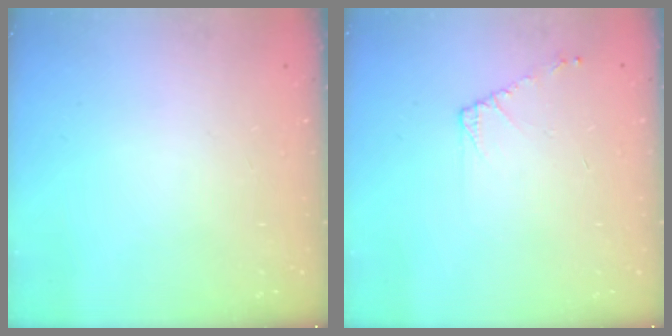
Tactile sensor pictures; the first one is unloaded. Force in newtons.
{"total": 4.7, "press": 4.6, "slide": 0.8}